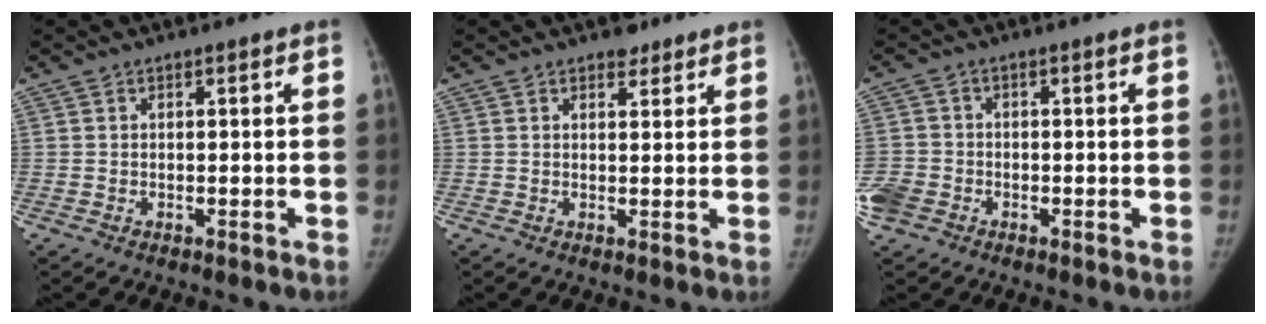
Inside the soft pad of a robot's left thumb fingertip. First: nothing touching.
{"total": 2.7, "force": [2.0, 1.5, 0.9], "torque": [0.004, -0.011, 0.025]}
{"total": 6.9, "force": [-2.7, 5.8, 2.7], "torque": [-0.074, 0.013, -0.048]}